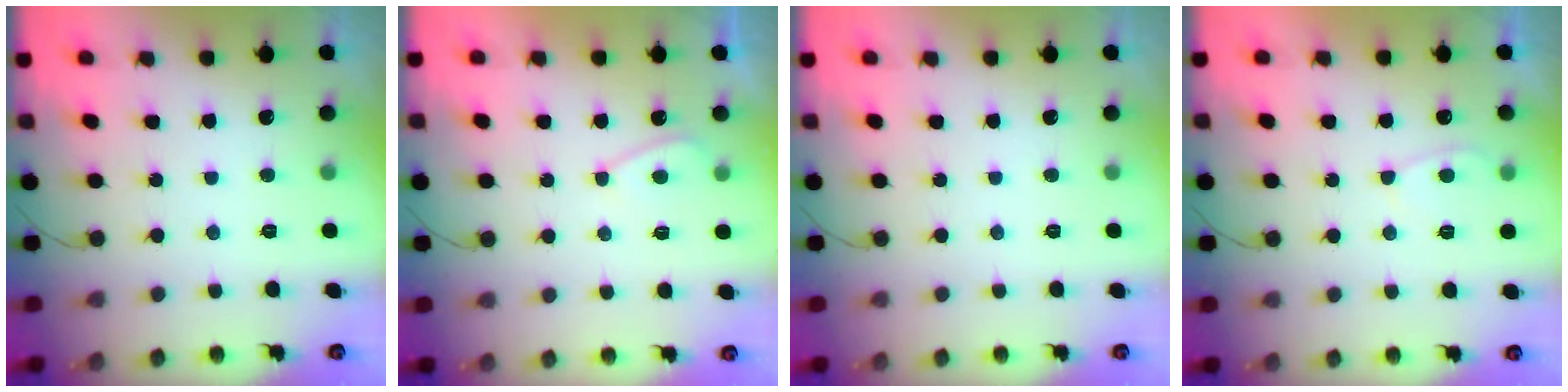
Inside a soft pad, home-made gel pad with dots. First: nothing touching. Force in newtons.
{"total": 3.8, "press": 3.7, "slide": 0.5}
{"total": 0.0}
{"total": 4.0, "press": 4.0, "slide": 0.5}